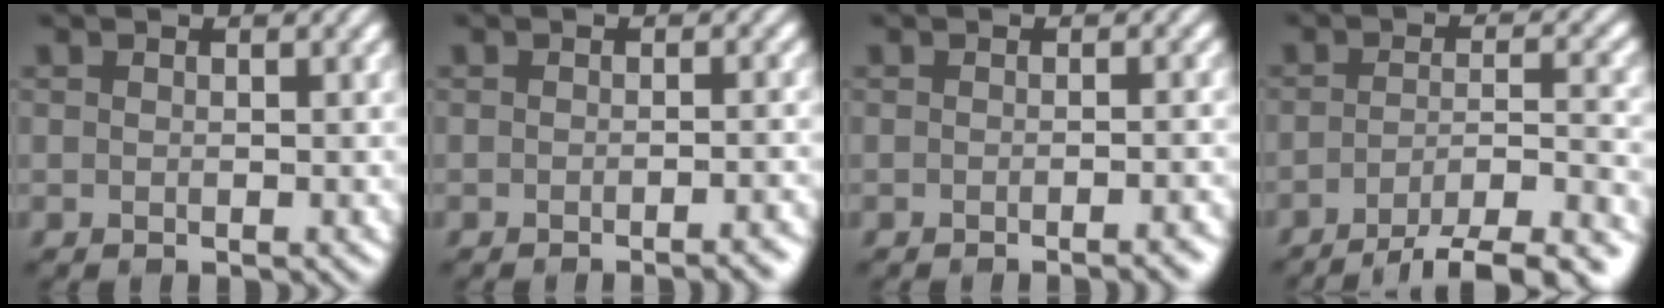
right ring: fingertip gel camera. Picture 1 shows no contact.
{"total": 2.8, "force": [-1.6, 0.8, 2.2], "torque": [-0.009, 0.009, -0.024]}
{"total": 2.5, "force": [-1.4, 0.7, 2.0], "torque": [-0.008, 0.007, -0.022]}
{"total": 9.0, "force": [-6.5, 2.3, 5.8], "torque": [-0.079, -0.005, -0.088]}